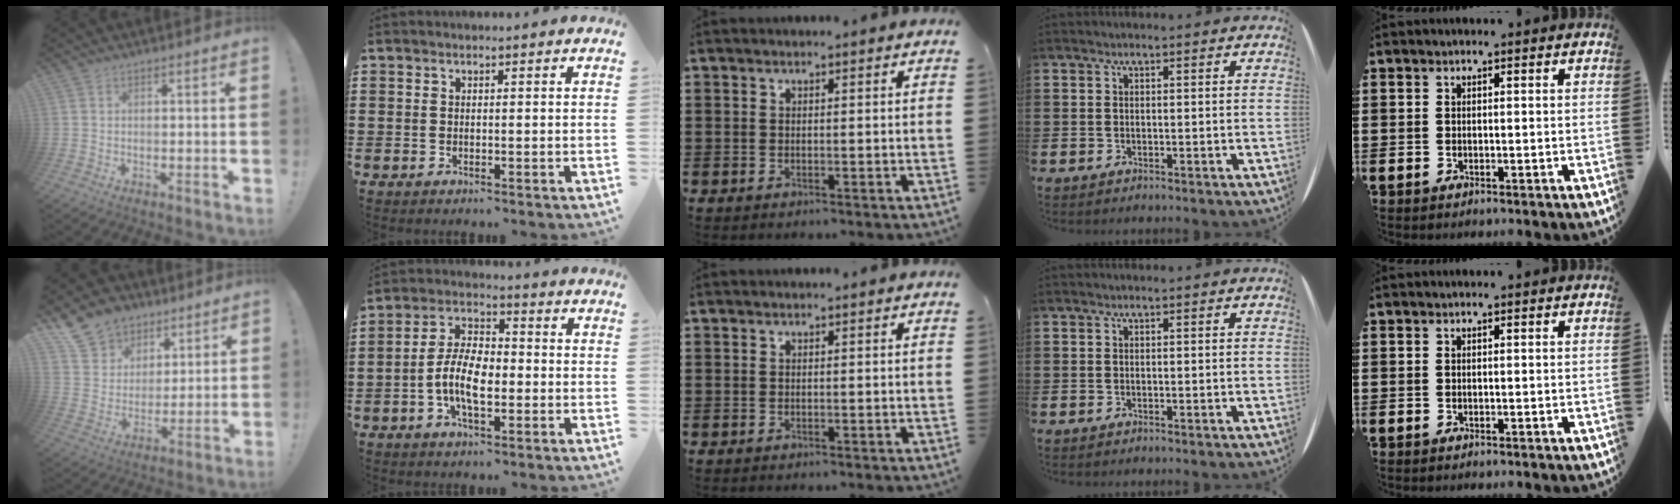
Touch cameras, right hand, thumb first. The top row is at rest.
{"thumb": {"total": 11.6, "force": [7.7, 8.5, 2.0], "torque": [-0.035, -0.059, 0.155]}, "index": {"total": 8.1, "force": [-2.1, 3.9, 6.8], "torque": [-0.158, -0.001, -0.047]}}